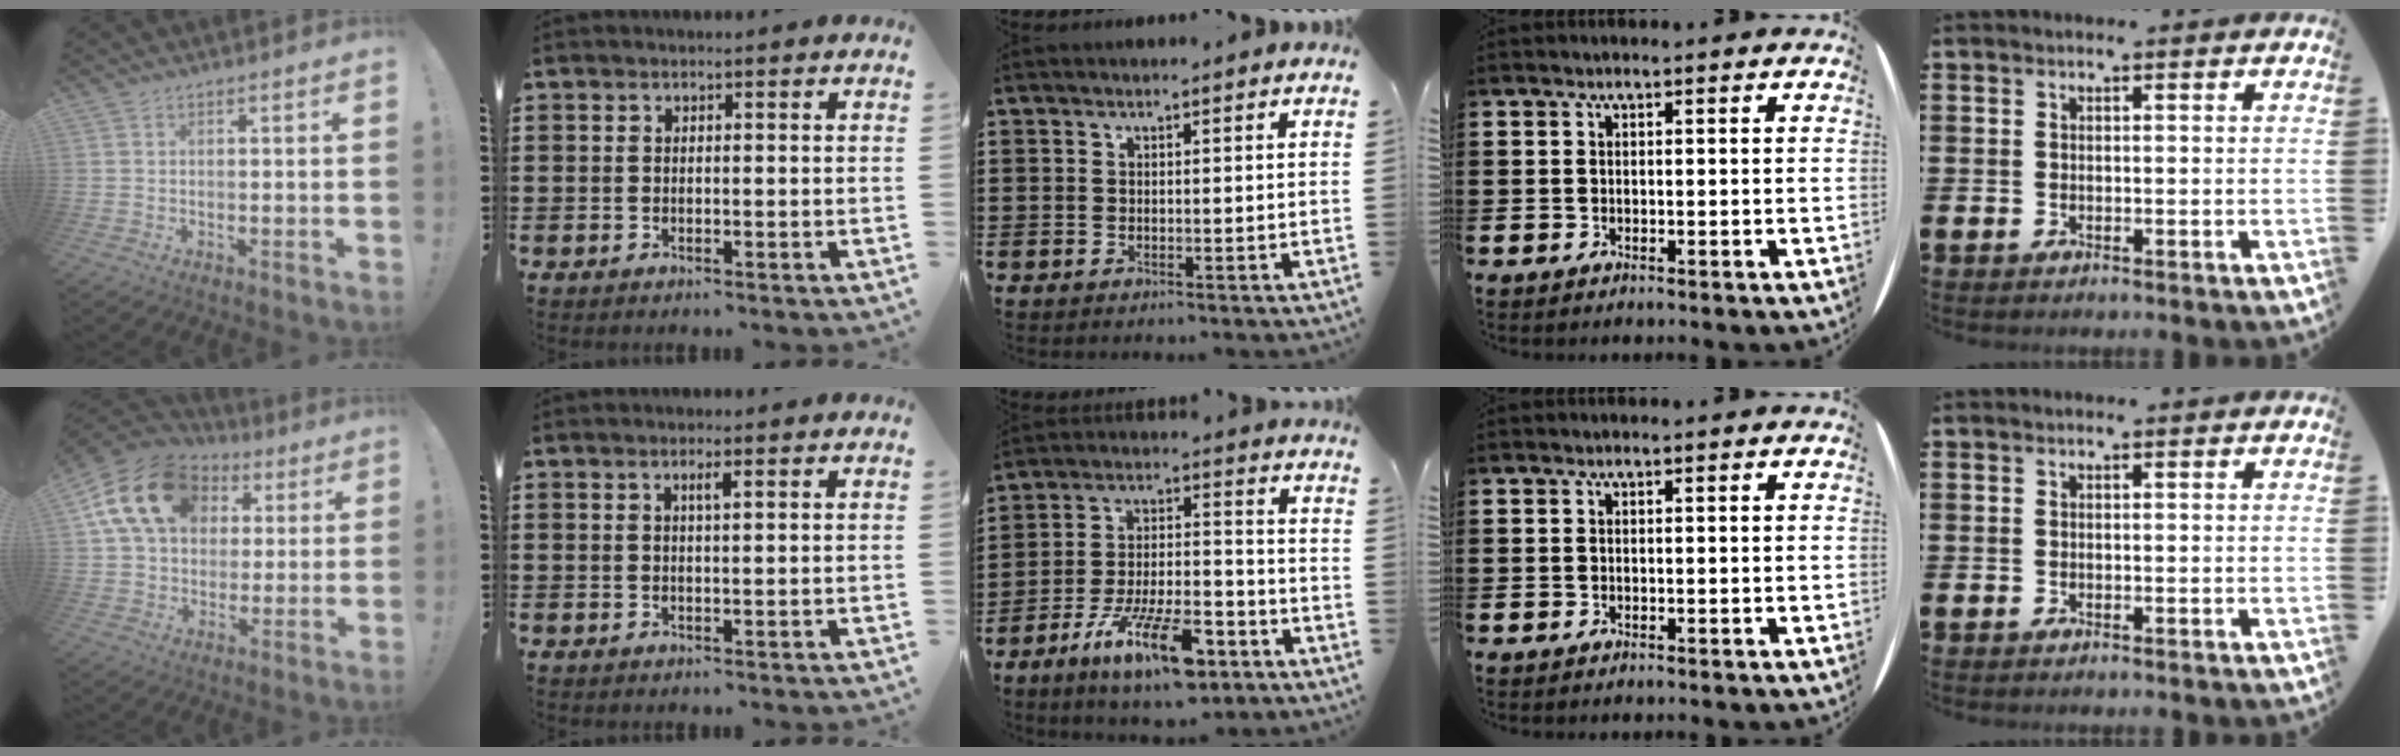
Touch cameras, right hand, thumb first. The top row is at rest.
{"thumb": {"total": 19.2, "force": [6.7, 14.1, 11.1], "torque": [-0.178, -0.010, 0.126]}, "index": {"total": 1.3, "force": [0.6, 0.1, 1.2], "torque": [-0.022, 0.003, 0.009]}, "middle": {"total": 12.9, "force": [-8.2, 3.6, 9.2], "torque": [-0.172, 0.022, -0.152]}}